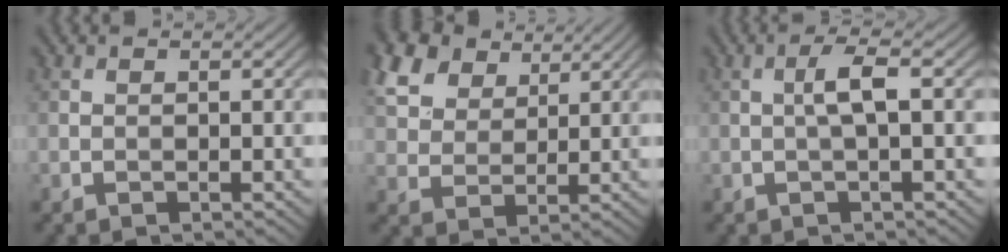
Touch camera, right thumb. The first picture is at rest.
{"total": 8.8, "force": [5.4, 5.5, 4.4], "torque": [-0.128, 0.023, 0.098]}
{"total": 3.0, "force": [0.1, 0.2, 3.0], "torque": [-0.054, 0.011, -0.003]}